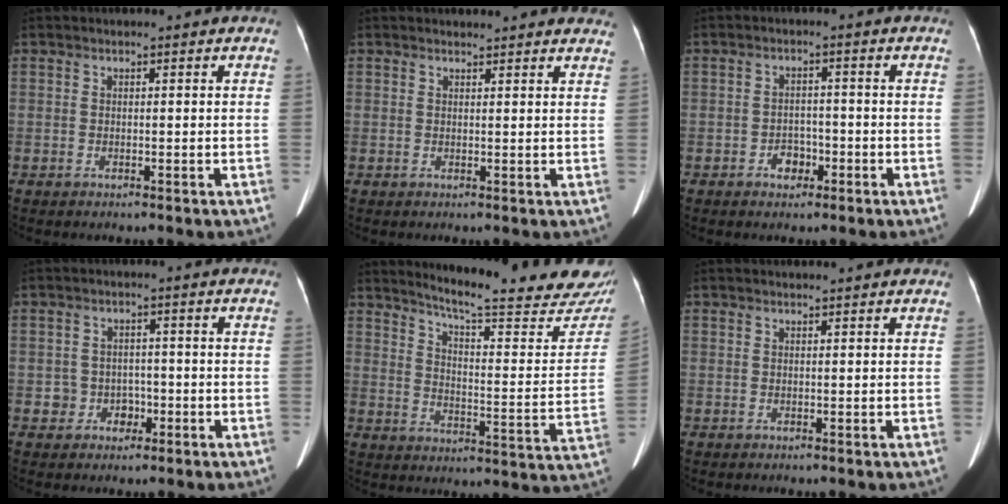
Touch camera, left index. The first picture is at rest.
{"total": 9.8, "force": [9.4, 1.9, 2.0], "torque": [-0.001, 0.007, 0.085]}
{"total": 2.9, "force": [-1.7, 1.9, 1.3], "torque": [-0.021, 0.003, -0.025]}
{"total": 3.0, "force": [-1.2, 2.8, 0.3], "torque": [-0.001, 0.009, -0.016]}
{"total": 24.3, "force": [21.9, 1.8, 10.3], "torque": [-0.149, -0.091, 0.268]}
{"total": 1.9, "force": [1.8, 0.0, 0.5], "torque": [-0.010, 0.011, 0.023]}